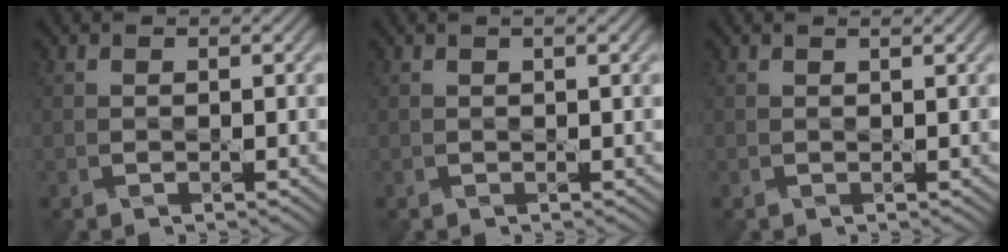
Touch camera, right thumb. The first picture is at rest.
{"total": 0.8, "force": [0.5, -0.1, 0.6], "torque": [-0.014, 0.003, 0.007]}
{"total": 0.6, "force": [0.5, -0.2, 0.2], "torque": [-0.006, 0.002, 0.008]}